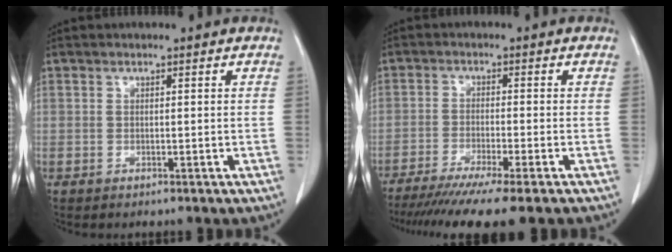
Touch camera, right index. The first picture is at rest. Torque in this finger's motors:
{"motor_torque": [0.84, -0.79, 0.73, 0.21]}